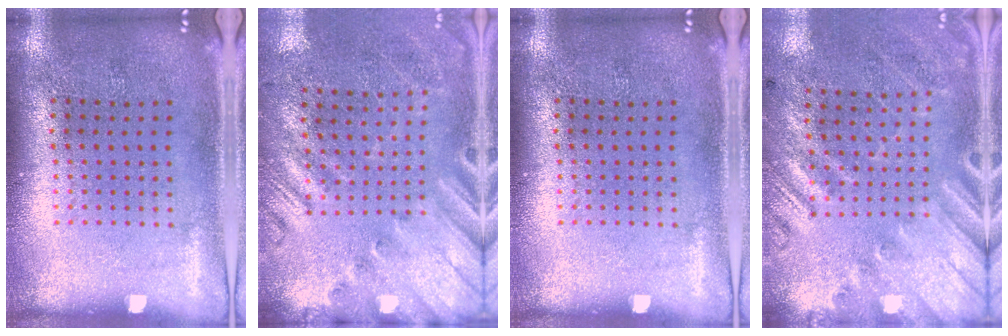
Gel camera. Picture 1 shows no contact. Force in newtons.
{"total": 2.6, "press": 2.0, "slide": 1.6}
{"total": 0.0}
{"total": 2.5, "press": 1.8, "slide": 1.8}